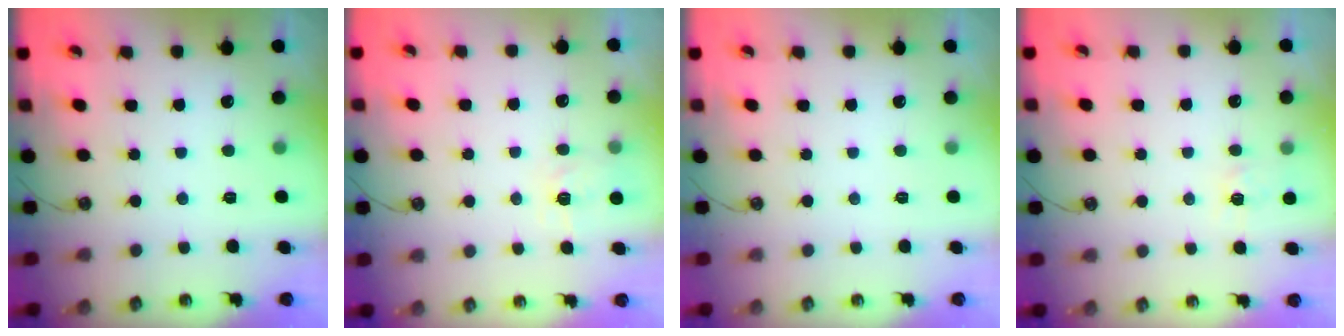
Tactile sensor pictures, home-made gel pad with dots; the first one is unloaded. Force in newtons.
{"total": 4.7, "press": 4.6, "slide": 0.7}
{"total": 0.0}
{"total": 5.0, "press": 4.9, "slide": 0.8}